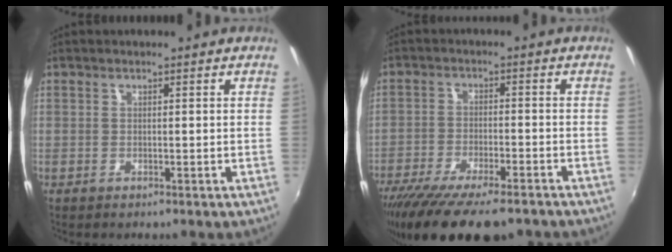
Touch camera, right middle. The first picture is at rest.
{"total": 17.4, "force": [-13.7, 4.4, 9.8], "torque": [-0.196, -0.052, -0.216]}